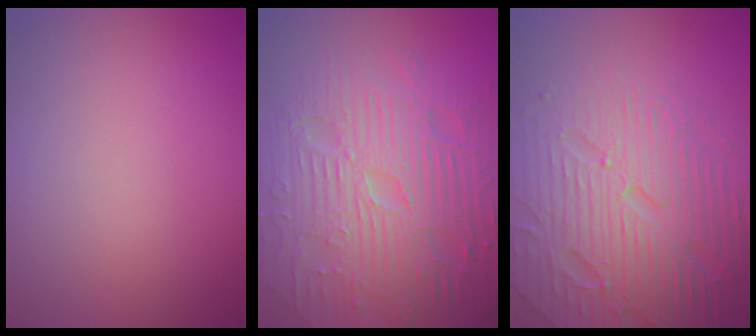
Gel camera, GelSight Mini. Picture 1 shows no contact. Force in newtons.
{"total": 11.4, "press": 7.4, "slide": 8.8}
{"total": 7.4, "press": 7.3, "slide": 1.6}